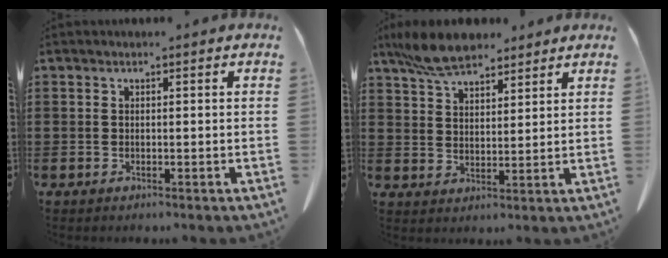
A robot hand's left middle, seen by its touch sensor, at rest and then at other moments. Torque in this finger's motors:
{"motor_torque": [0.59, 0.00, 0.42, 0.11]}